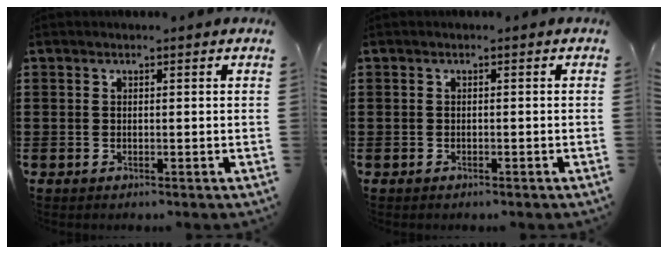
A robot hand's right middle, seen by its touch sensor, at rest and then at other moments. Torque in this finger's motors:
{"motor_torque": [-0.14, 0.01, 0.04, -0.01]}